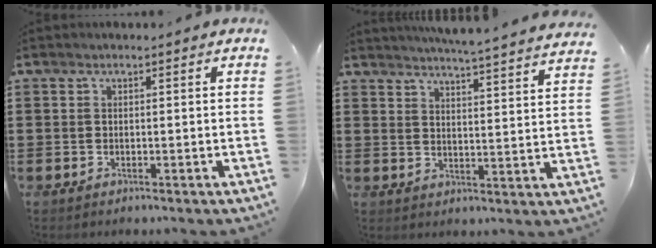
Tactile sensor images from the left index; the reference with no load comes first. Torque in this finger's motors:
{"motor_torque": [2.07, -0.07, 0.44, 0.10]}